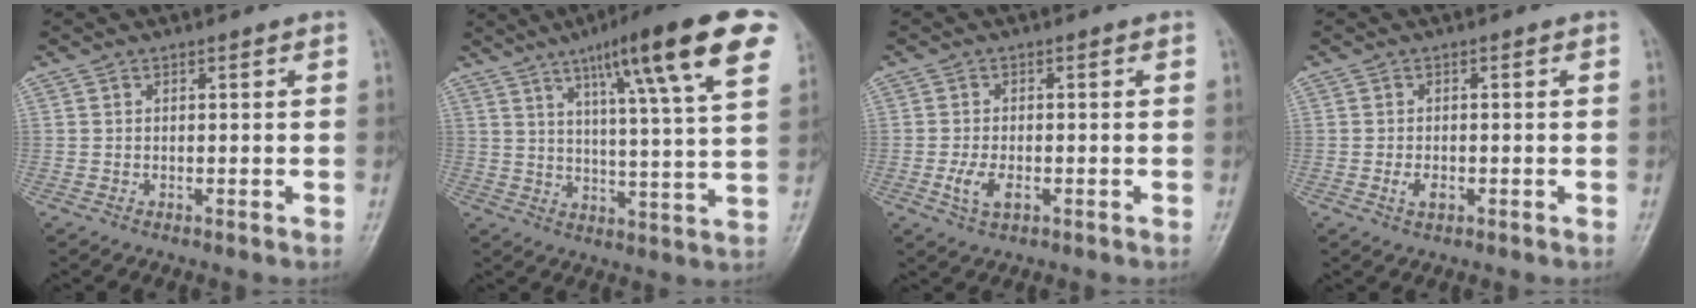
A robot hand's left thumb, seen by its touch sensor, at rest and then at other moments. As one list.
[{"total": 20.1, "force": [10.4, 2.7, 16.9], "torque": [-0.229, -0.020, 0.148]}, {"total": 3.9, "force": [-1.3, 2.0, 3.2], "torque": [-0.068, 0.003, -0.022]}, {"total": 2.2, "force": [-0.7, 1.2, 1.7], "torque": [-0.032, 0.004, -0.012]}]